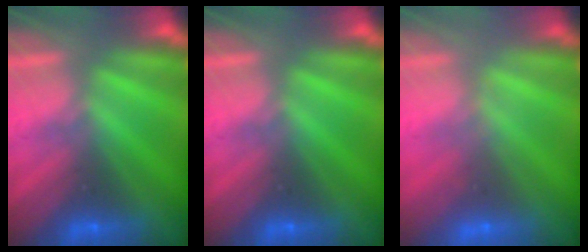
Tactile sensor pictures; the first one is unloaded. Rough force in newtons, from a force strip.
{"total": 0.0}
{"total": 1.6}